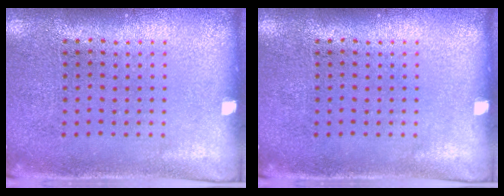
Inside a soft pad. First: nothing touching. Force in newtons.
{"total": 0.0}